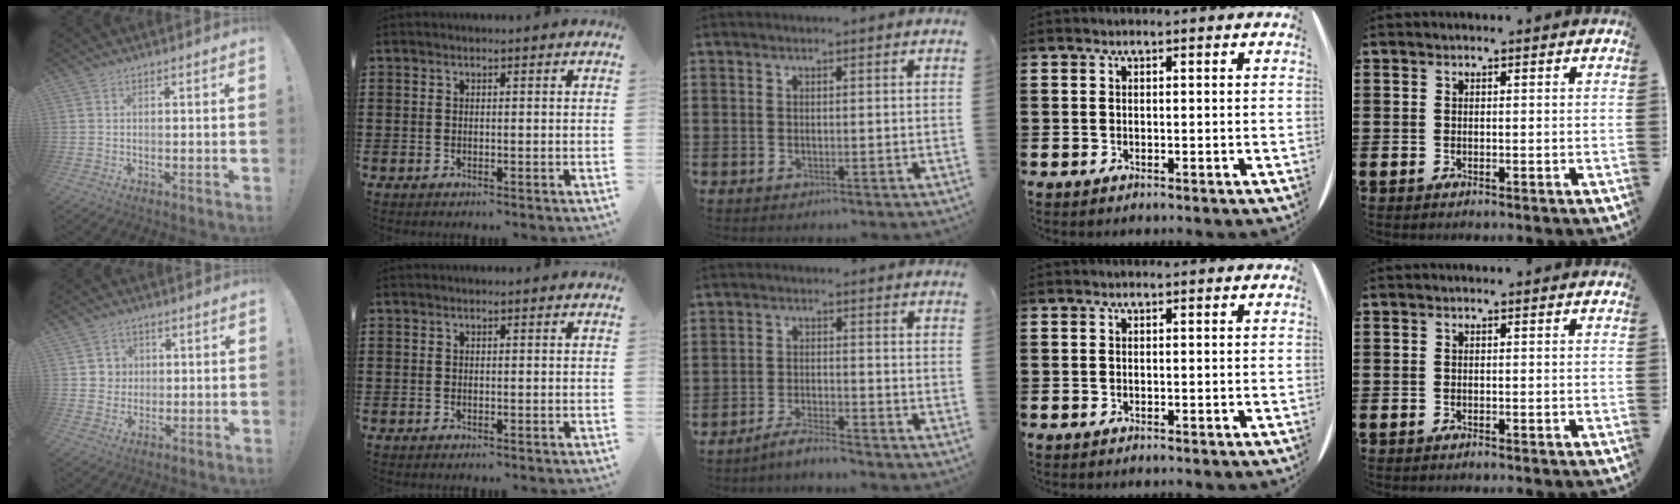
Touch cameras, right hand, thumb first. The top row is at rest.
{"thumb": {"total": 5.1, "force": [1.2, 4.9, 0.4], "torque": [-0.005, -0.009, 0.024]}, "middle": {"total": 3.1, "force": [-3.0, 0.1, 0.6], "torque": [-0.019, 0.000, -0.063]}}